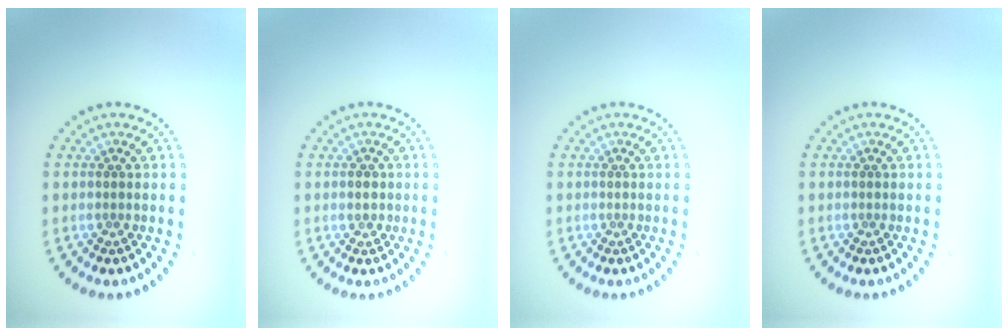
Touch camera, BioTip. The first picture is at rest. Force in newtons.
{"total": 1.1, "press": 1.0, "slide": 0.4}
{"total": 0.0}
{"total": 0.0}